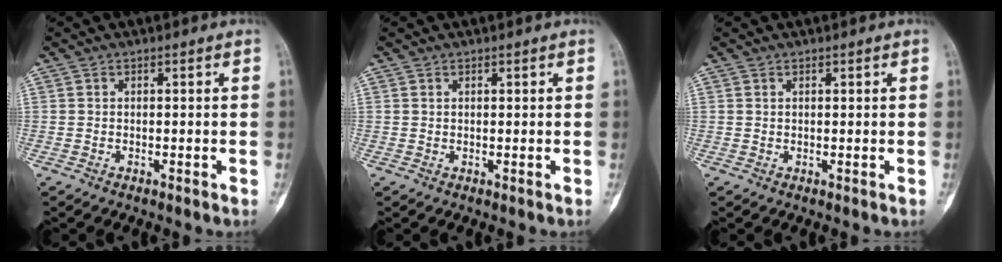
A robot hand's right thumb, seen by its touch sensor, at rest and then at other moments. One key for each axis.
{"total": 0.0}
{"total": 0.0}